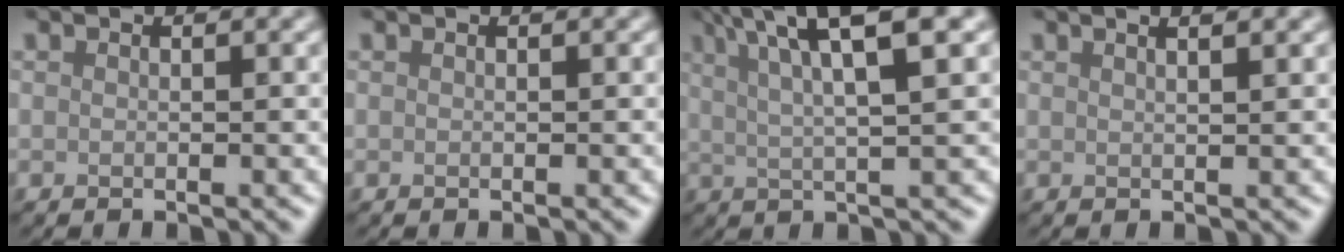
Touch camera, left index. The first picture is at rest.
{"total": 0.0}
{"total": 9.1, "force": [4.8, 2.0, 7.5], "torque": [-0.094, 0.028, 0.071]}
{"total": 4.1, "force": [2.4, 1.9, 2.8], "torque": [-0.008, 0.030, -0.004]}